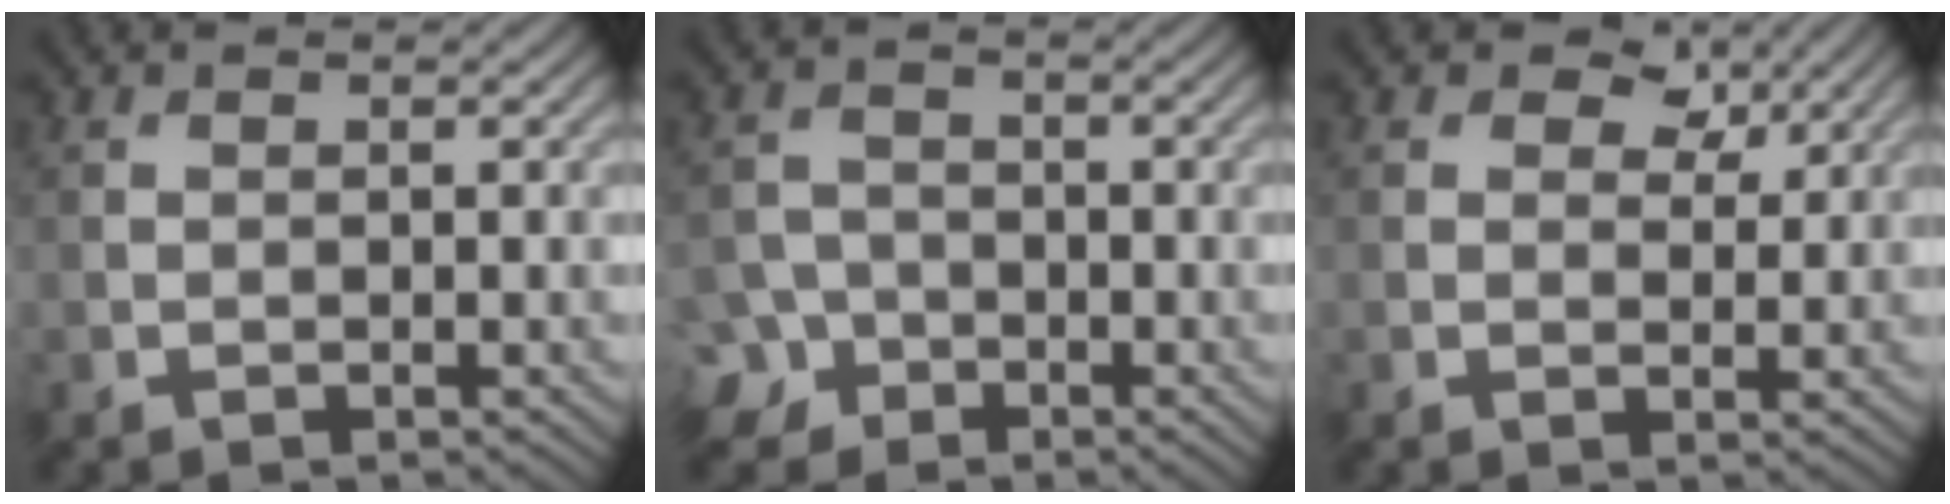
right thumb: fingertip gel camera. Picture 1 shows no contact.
{"total": 4.4, "force": [-2.6, 3.3, 1.3], "torque": [-0.022, -0.002, -0.057]}
{"total": 3.9, "force": [2.3, 2.3, 2.1], "torque": [-0.031, -0.002, 0.032]}